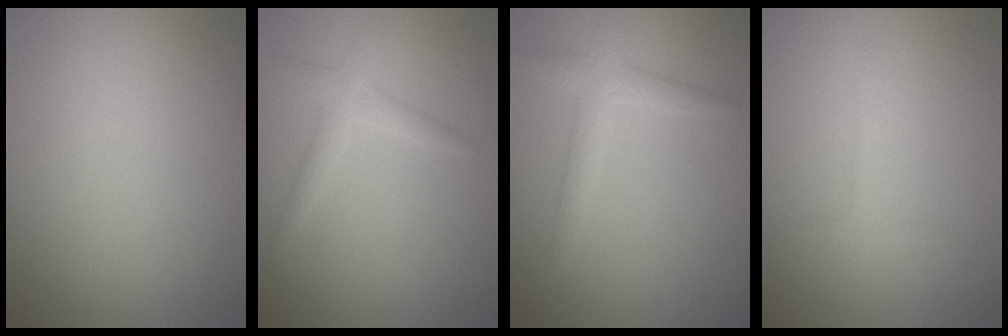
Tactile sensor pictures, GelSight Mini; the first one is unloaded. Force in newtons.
{"total": 1.9, "press": 1.9, "slide": 0.1}
{"total": 2.4, "press": 2.4, "slide": 0.1}
{"total": 1.1, "press": 1.1, "slide": 0.1}